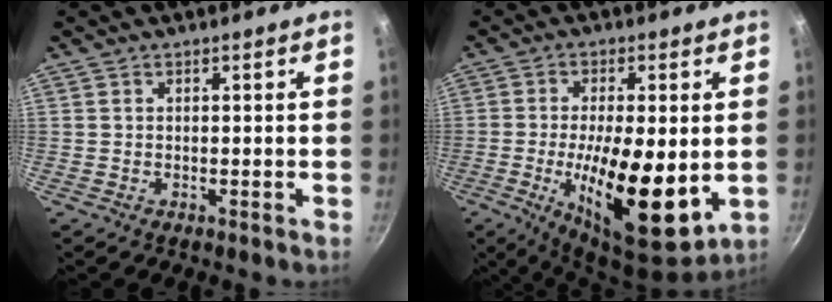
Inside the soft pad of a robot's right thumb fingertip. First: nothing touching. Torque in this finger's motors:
{"motor_torque": [2.48, 2.40, 2.29, -0.08, 0.66]}